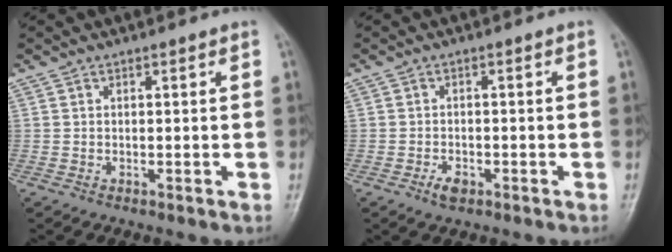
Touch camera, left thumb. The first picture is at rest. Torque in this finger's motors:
{"motor_torque": [0.00, 0.03, 0.51, 0.03, 0.00]}